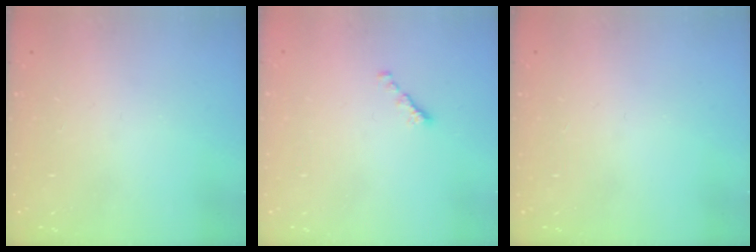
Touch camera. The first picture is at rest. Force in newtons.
{"total": 1.5, "press": 1.4, "slide": 0.5}
{"total": 0.0}